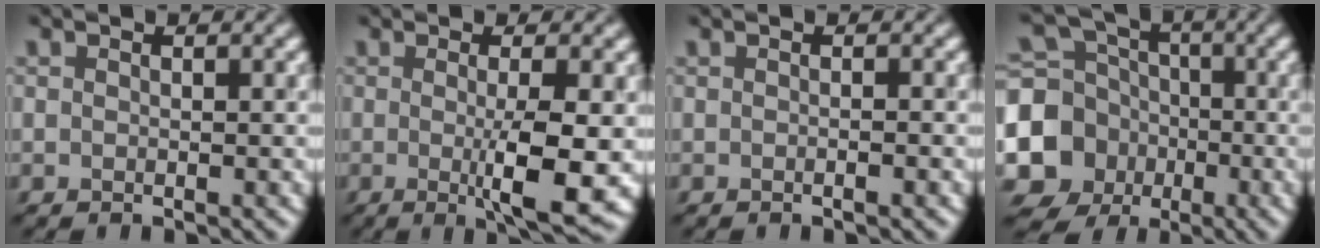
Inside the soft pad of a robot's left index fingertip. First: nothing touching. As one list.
[{"total": 5.4, "force": [-0.7, 0.8, 5.3], "torque": [-0.085, -0.012, -0.008]}, {"total": 0.9, "force": [-0.3, 0.2, 0.9], "torque": [-0.010, -0.003, -0.010]}, {"total": 11.2, "force": [-2.9, 10.2, 3.7], "torque": [-0.105, -0.030, -0.078]}]